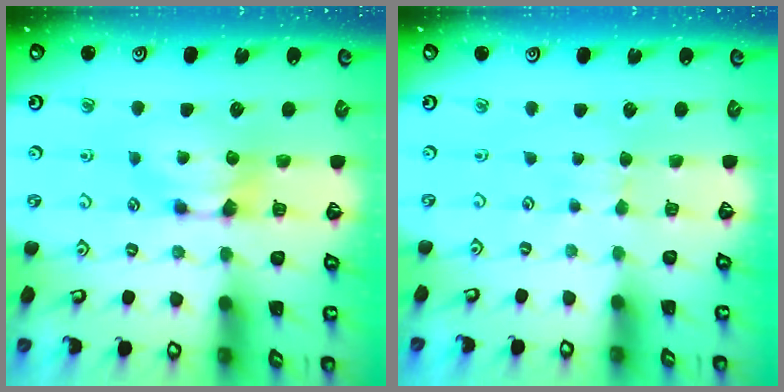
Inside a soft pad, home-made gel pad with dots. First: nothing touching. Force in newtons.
{"total": 2.7, "press": 2.7, "slide": 0.4}